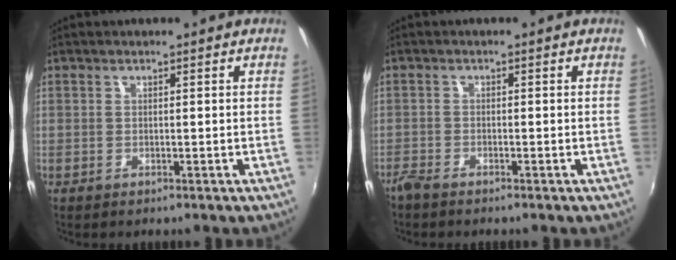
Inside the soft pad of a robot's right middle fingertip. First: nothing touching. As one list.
[{"total": 2.2, "force": [-2.1, 0.4, 0.7], "torque": [-0.023, -0.008, -0.043]}]